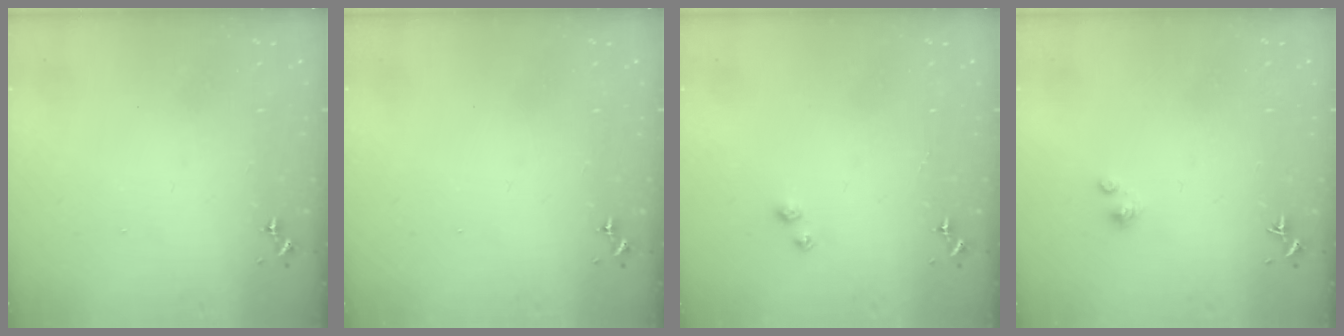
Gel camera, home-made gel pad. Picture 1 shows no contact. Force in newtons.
{"total": 0.0}
{"total": 2.3, "press": 2.3, "slide": 0.3}
{"total": 2.2, "press": 2.2, "slide": 0.2}